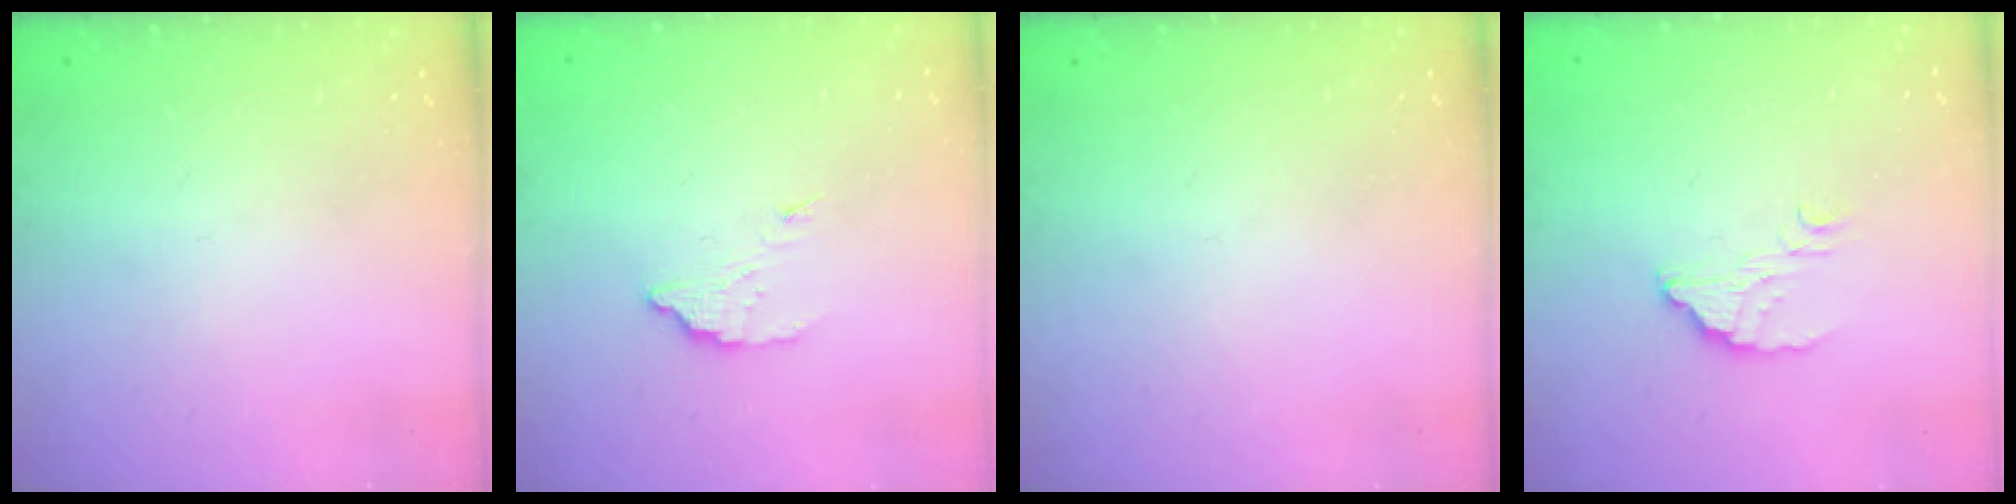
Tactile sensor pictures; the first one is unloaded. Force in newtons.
{"total": 2.9, "press": 2.9, "slide": 0.0}
{"total": 0.0}
{"total": 4.0, "press": 4.0, "slide": 0.2}